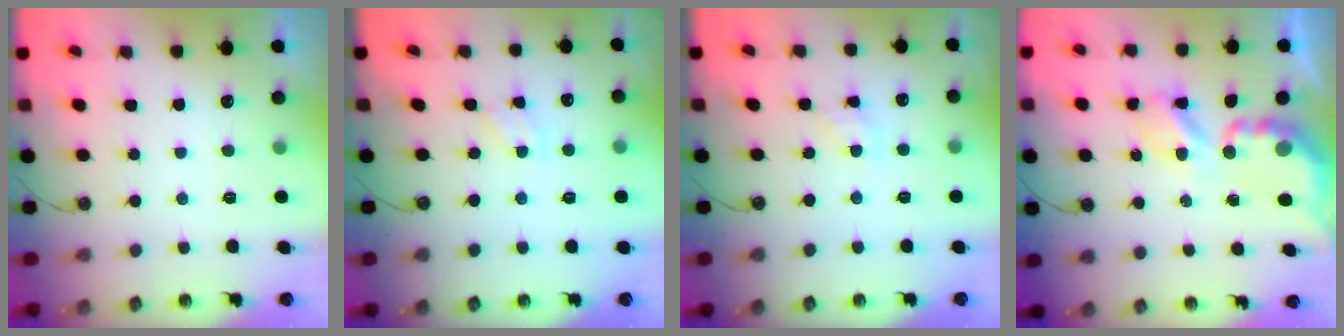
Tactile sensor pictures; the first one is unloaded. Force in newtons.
{"total": 2.0, "press": 2.0, "slide": 0.3}
{"total": 5.6, "press": 5.6, "slide": 0.3}
{"total": 5.9, "press": 5.9, "slide": 0.5}